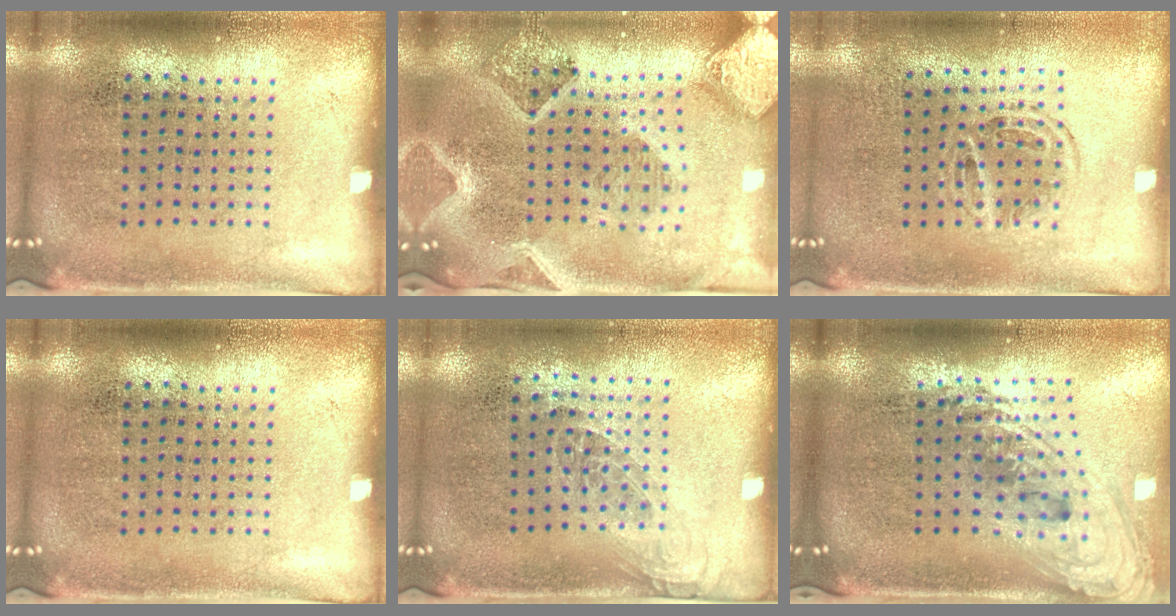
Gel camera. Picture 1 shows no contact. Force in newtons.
{"total": 2.8, "press": 2.5, "slide": 1.3}
{"total": 1.0, "press": 1.0, "slide": 0.4}
{"total": 0.0}
{"total": 1.2, "press": 1.0, "slide": 0.7}
{"total": 2.4, "press": 1.7, "slide": 1.6}